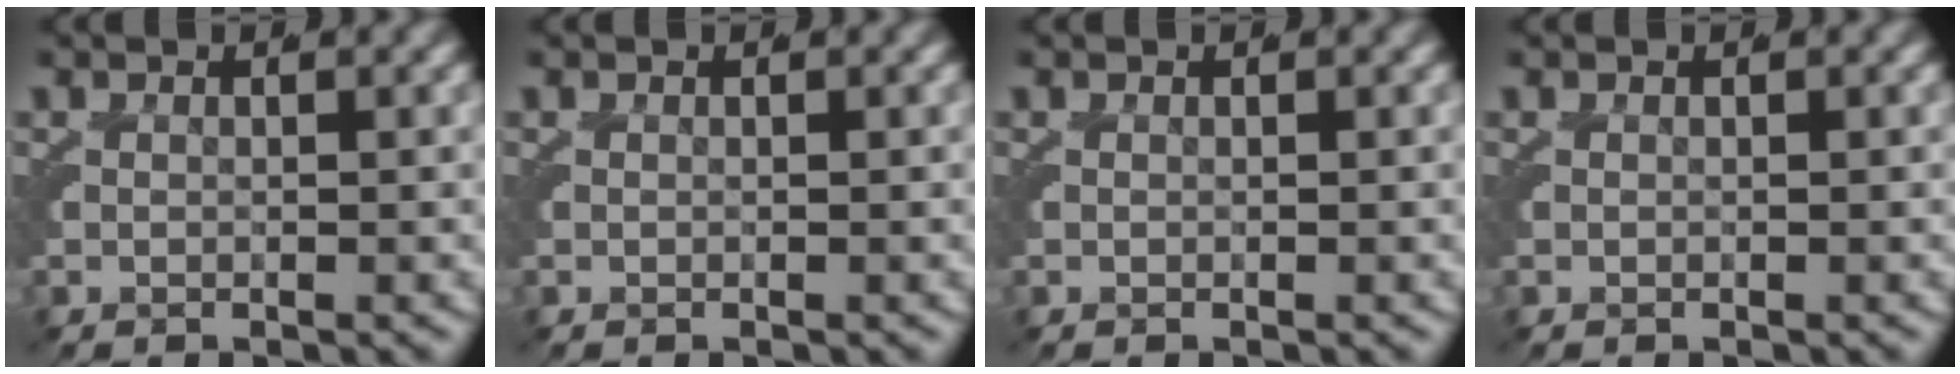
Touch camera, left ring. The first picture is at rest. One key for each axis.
{"total": 0.0}
{"total": 0.0}
{"total": 0.0}